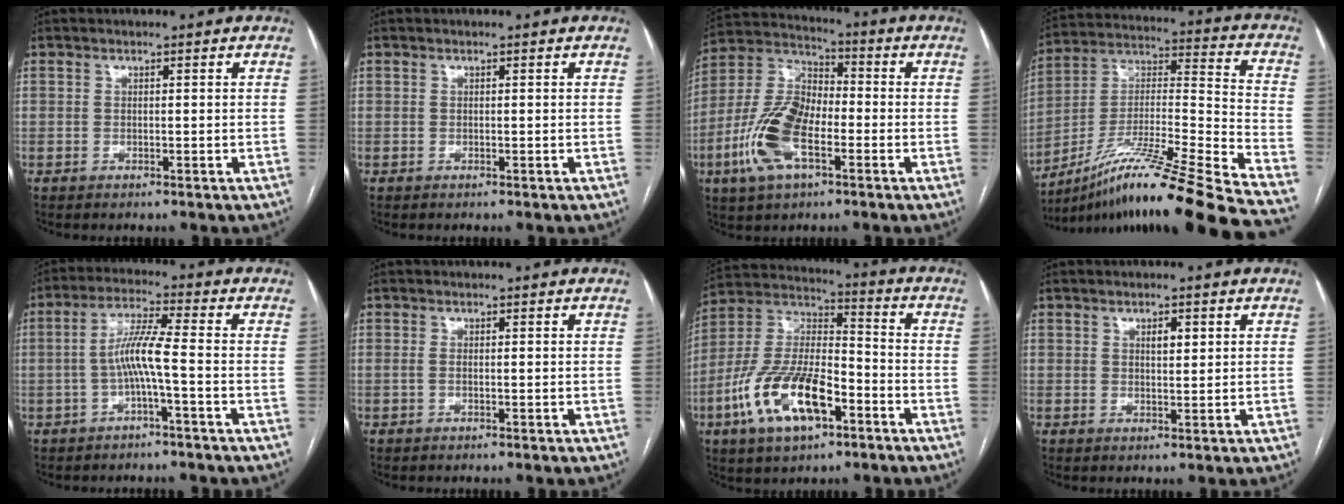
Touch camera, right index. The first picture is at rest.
{"total": 0.0}
{"total": 13.9, "force": [-4.8, 6.2, 11.4], "torque": [-0.261, 0.011, -0.093]}
{"total": 27.4, "force": [-21.7, -1.6, 16.7], "torque": [-0.234, -0.013, -0.369]}
{"total": 6.2, "force": [-1.5, -0.2, 6.0], "torque": [-0.118, 0.016, -0.029]}
{"total": 0.6, "force": [-0.2, 0.1, 0.5], "torque": [-0.010, 0.001, -0.004]}
{"total": 16.7, "force": [-7.3, 6.7, 13.5], "torque": [-0.285, 0.009, -0.129]}
{"total": 2.1, "force": [0.9, 0.8, 1.7], "torque": [-0.028, 0.000, 0.015]}